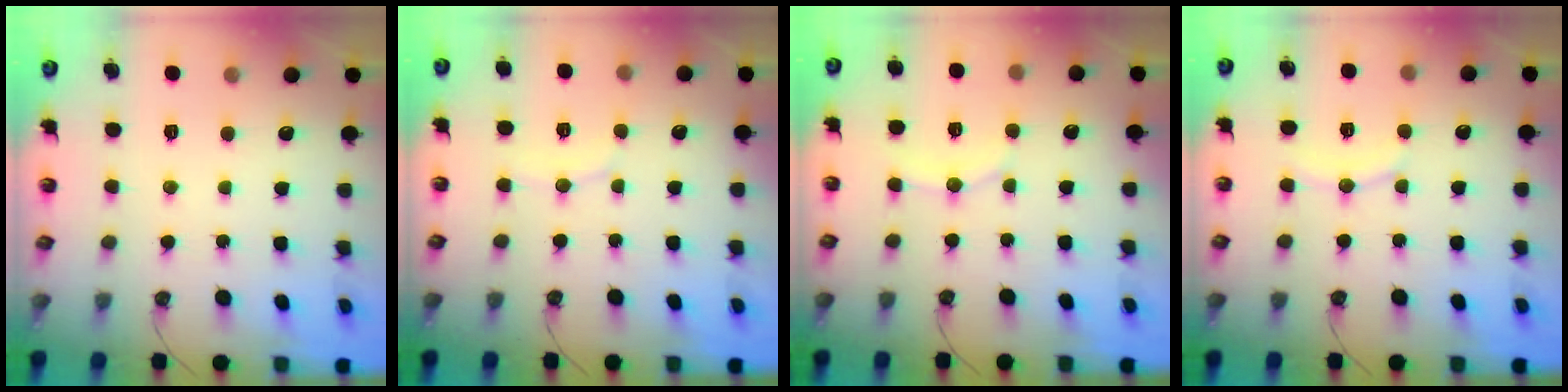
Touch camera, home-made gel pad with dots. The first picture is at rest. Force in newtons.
{"total": 5.7, "press": 5.7, "slide": 0.4}
{"total": 7.2, "press": 6.7, "slide": 2.6}
{"total": 7.8, "press": 7.8, "slide": 0.7}